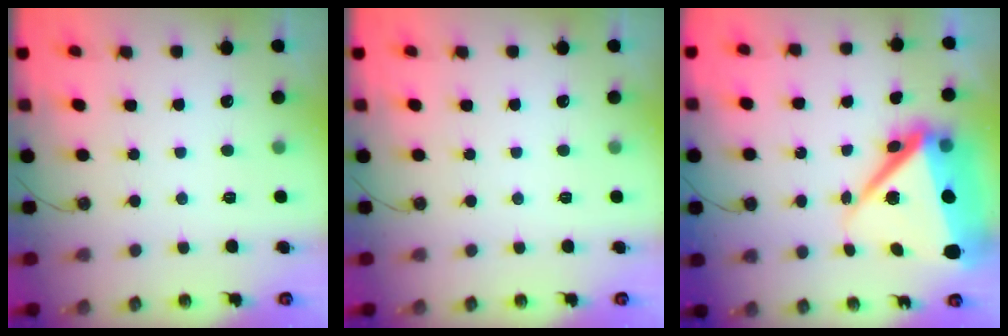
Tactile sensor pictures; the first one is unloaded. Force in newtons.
{"total": 0.0}
{"total": 18.2, "press": 15.8, "slide": 8.9}